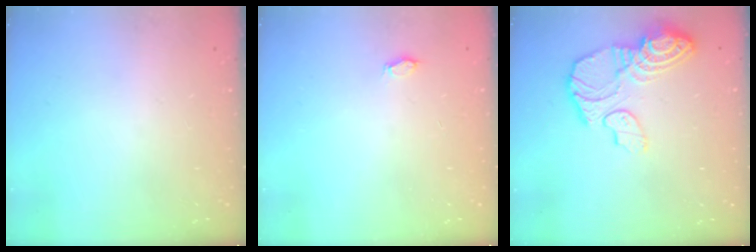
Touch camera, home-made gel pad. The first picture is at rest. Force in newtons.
{"total": 2.9, "press": 2.7, "slide": 1.2}
{"total": 14.6, "press": 14.5, "slide": 1.5}